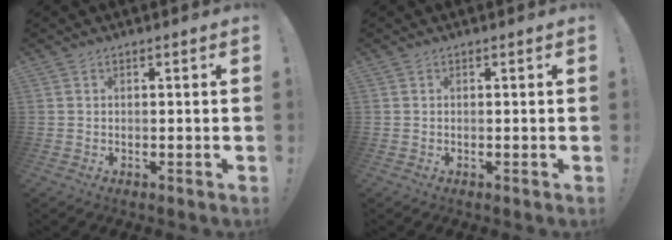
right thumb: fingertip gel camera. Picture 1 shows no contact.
{"total": 0.0}